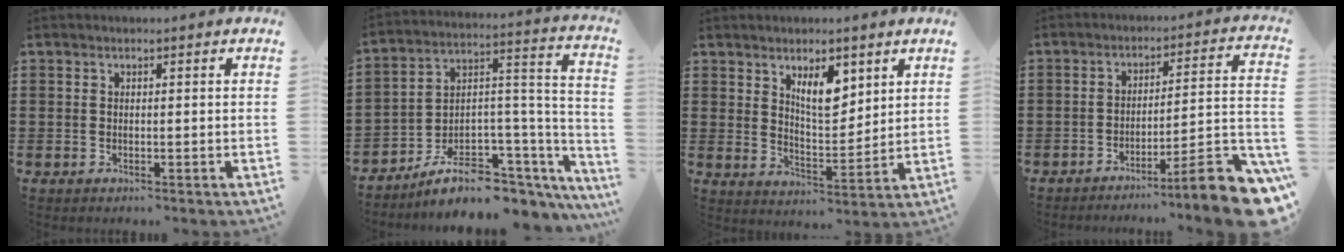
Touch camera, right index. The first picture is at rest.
{"total": 8.2, "force": [-5.7, 4.3, 4.0], "torque": [-0.077, 0.004, -0.099]}
{"total": 6.9, "force": [3.9, 2.9, 4.9], "torque": [-0.083, -0.010, 0.064]}
{"total": 9.7, "force": [-6.9, 0.3, 6.8], "torque": [-0.090, 0.000, -0.131]}